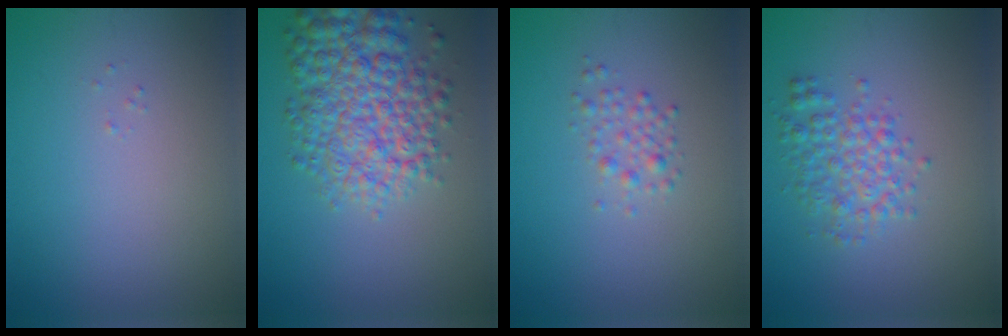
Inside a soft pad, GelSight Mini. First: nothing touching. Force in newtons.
{"total": 7.5, "press": 7.5, "slide": 0.2}
{"total": 1.5, "press": 1.5, "slide": 0.0}
{"total": 3.3, "press": 3.3, "slide": 0.1}